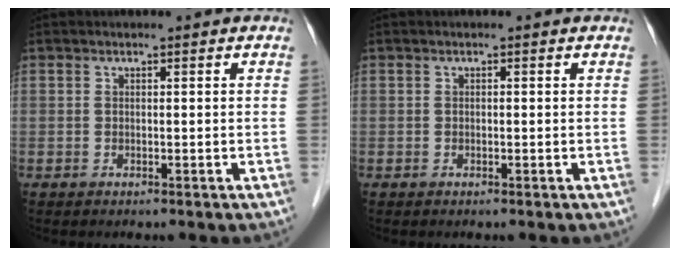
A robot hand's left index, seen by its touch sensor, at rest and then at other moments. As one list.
[{"total": 0.0}]